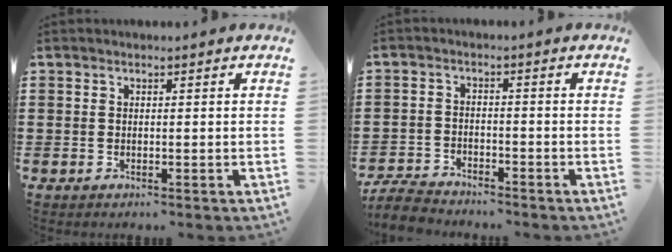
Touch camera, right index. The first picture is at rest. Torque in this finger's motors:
{"motor_torque": [-0.89, 0.46, -0.27, -0.21]}